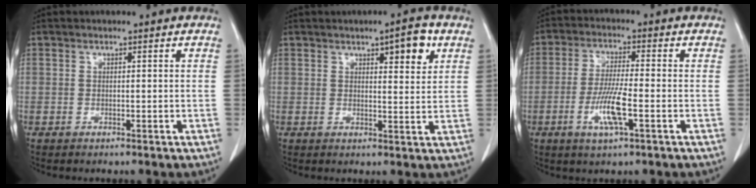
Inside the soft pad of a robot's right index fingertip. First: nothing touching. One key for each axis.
{"total": 5.2, "fx": 2.8, "fy": 1.3, "fz": 4.2, "tx": -0.058, "ty": -0.003, "tz": 0.037}
{"total": 7.4, "fx": -2.5, "fy": 0.5, "fz": 7.0, "tx": -0.139, "ty": -0.010, "tz": -0.048}